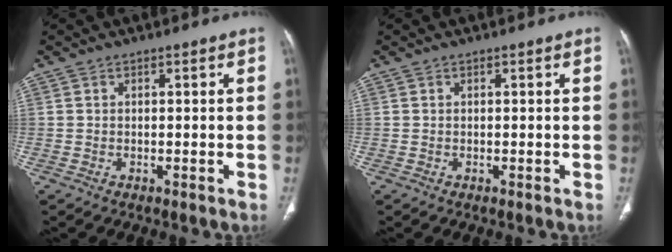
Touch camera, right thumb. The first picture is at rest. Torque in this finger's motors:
{"motor_torque": [-0.05, 0.04, -0.07, 0.07, 0.00]}